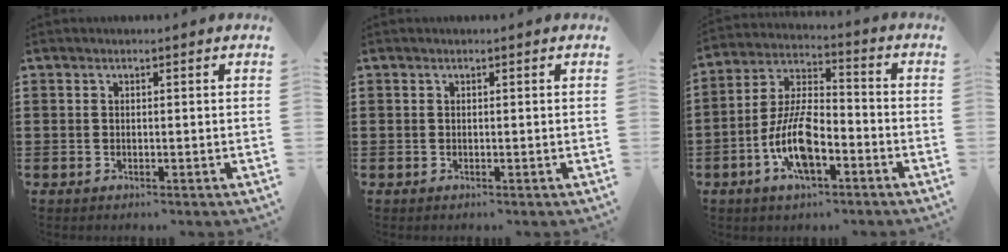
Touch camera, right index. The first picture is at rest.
{"total": 0.0}
{"total": 10.8, "force": [-4.3, 4.5, 8.8], "torque": [-0.197, 0.001, -0.082]}